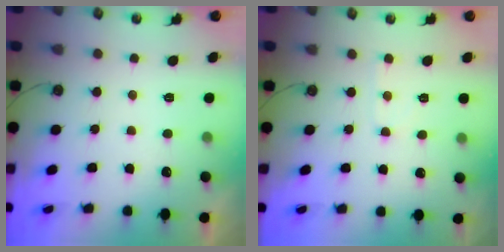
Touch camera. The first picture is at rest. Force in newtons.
{"total": 2.5, "press": 2.5, "slide": 0.4}